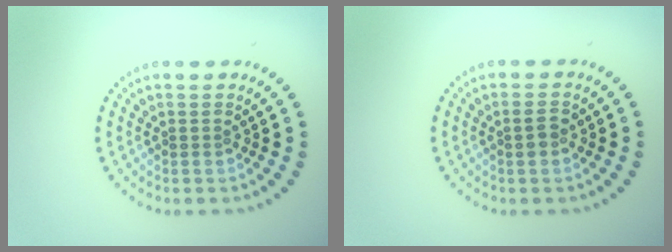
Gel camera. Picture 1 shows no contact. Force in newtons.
{"total": 1.5, "press": 1.5, "slide": 0.3}